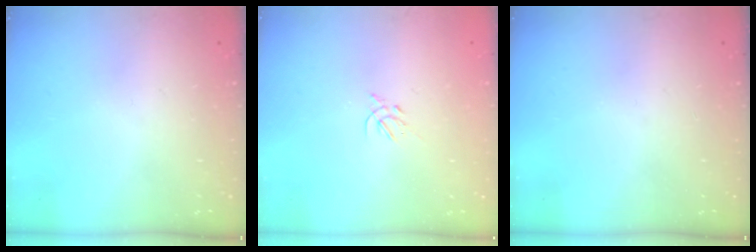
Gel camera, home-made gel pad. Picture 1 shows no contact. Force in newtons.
{"total": 1.4, "press": 1.3, "slide": 0.5}
{"total": 0.0}